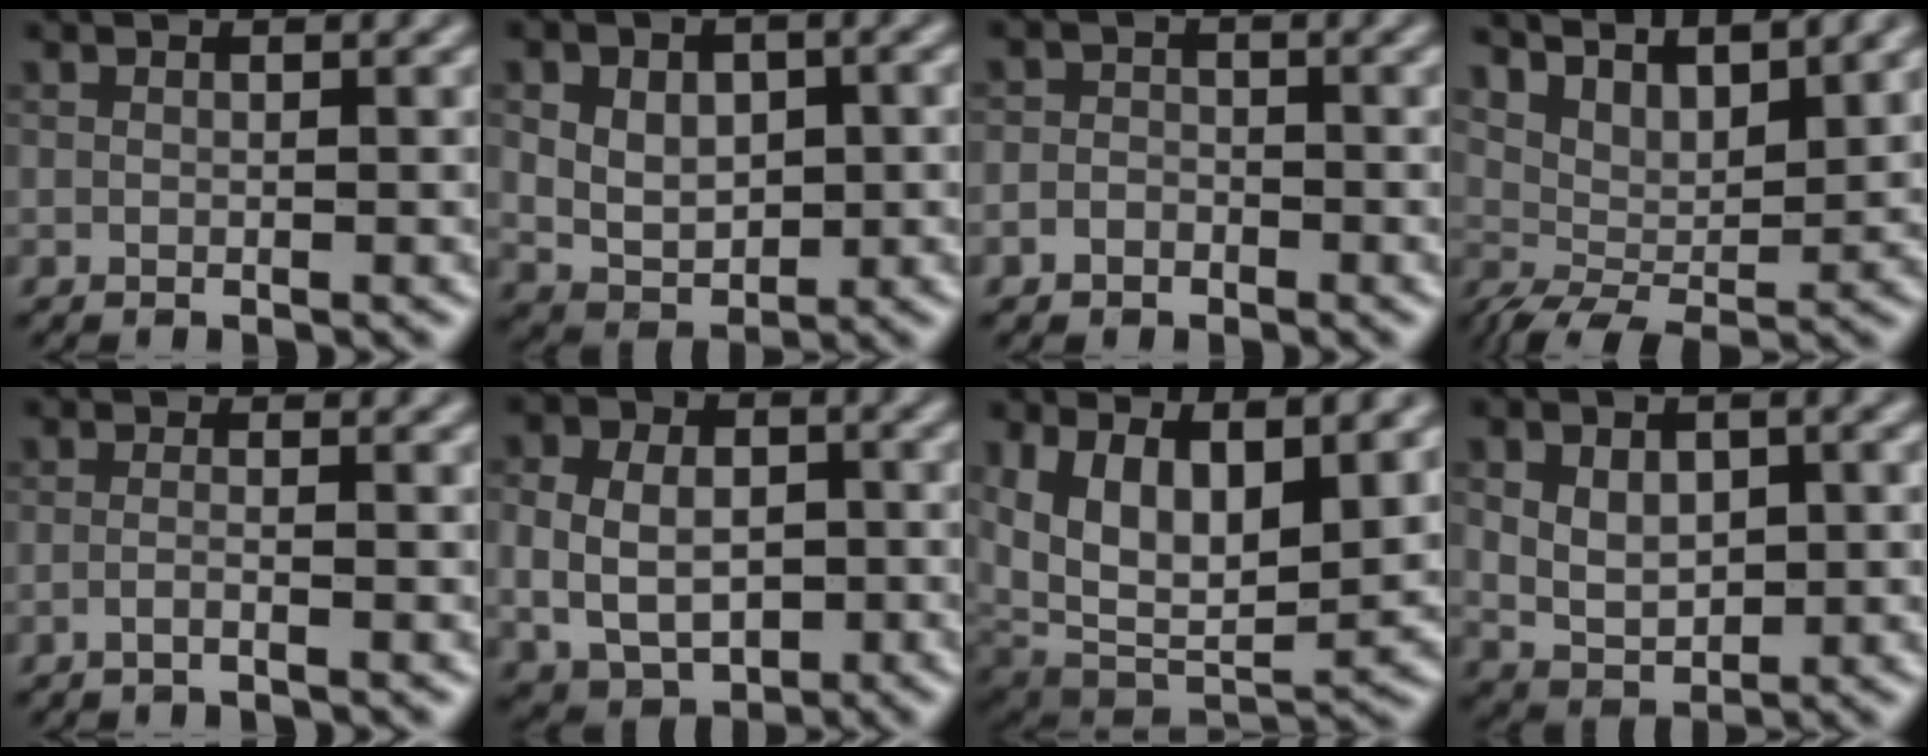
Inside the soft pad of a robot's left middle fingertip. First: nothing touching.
{"total": 6.3, "force": [0.9, 4.4, 4.4], "torque": [-0.071, 0.013, 0.015]}
{"total": 1.9, "force": [-0.9, 1.5, 0.5], "torque": [0.013, 0.004, -0.023]}
{"total": 6.4, "force": [4.9, 1.9, 3.7], "torque": [-0.071, 0.006, 0.078]}
{"total": 1.4, "force": [-0.7, 0.4, 1.2], "torque": [-0.016, -0.001, -0.020]}
{"total": 8.3, "force": [-0.1, 6.6, 5.0], "torque": [-0.080, 0.006, -0.012]}
{"total": 13.8, "force": [4.0, 7.2, 11.1], "torque": [-0.186, -0.004, 0.082]}
{"total": 5.4, "force": [0.6, 3.5, 4.1], "torque": [-0.070, 0.001, 0.016]}